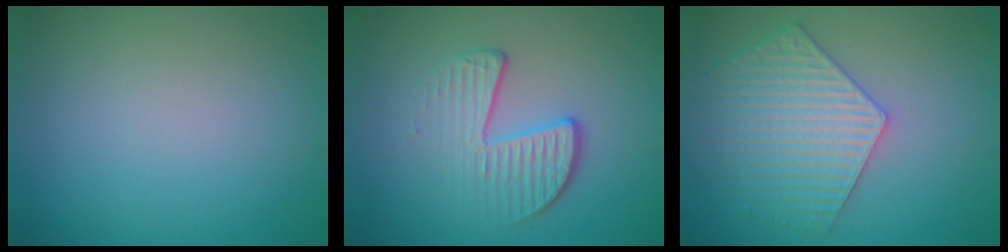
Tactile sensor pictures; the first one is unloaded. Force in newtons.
{"total": 4.1, "press": 2.8, "slide": 2.9}
{"total": 5.6, "press": 5.0, "slide": 2.6}